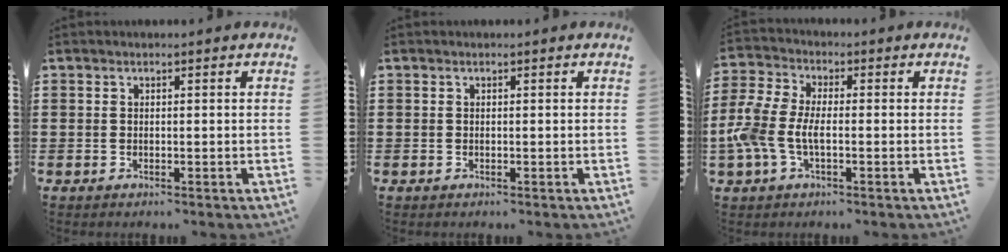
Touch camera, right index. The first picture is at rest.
{"total": 0.0}
{"total": 6.3, "force": [-1.9, 3.3, 5.0], "torque": [-0.141, -0.008, -0.048]}